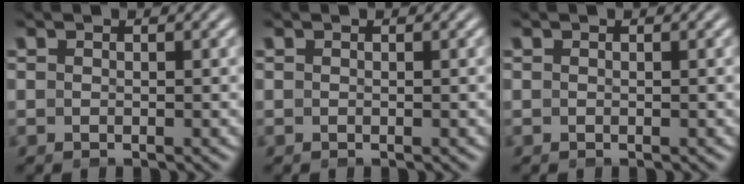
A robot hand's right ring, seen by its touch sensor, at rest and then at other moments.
{"total": 0.0}
{"total": 0.0}